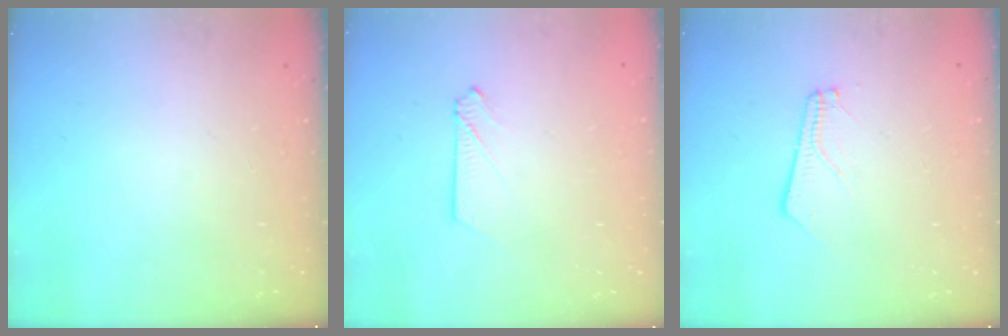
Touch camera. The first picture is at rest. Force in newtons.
{"total": 3.1, "press": 3.0, "slide": 0.4}
{"total": 2.5, "press": 2.5, "slide": 0.3}